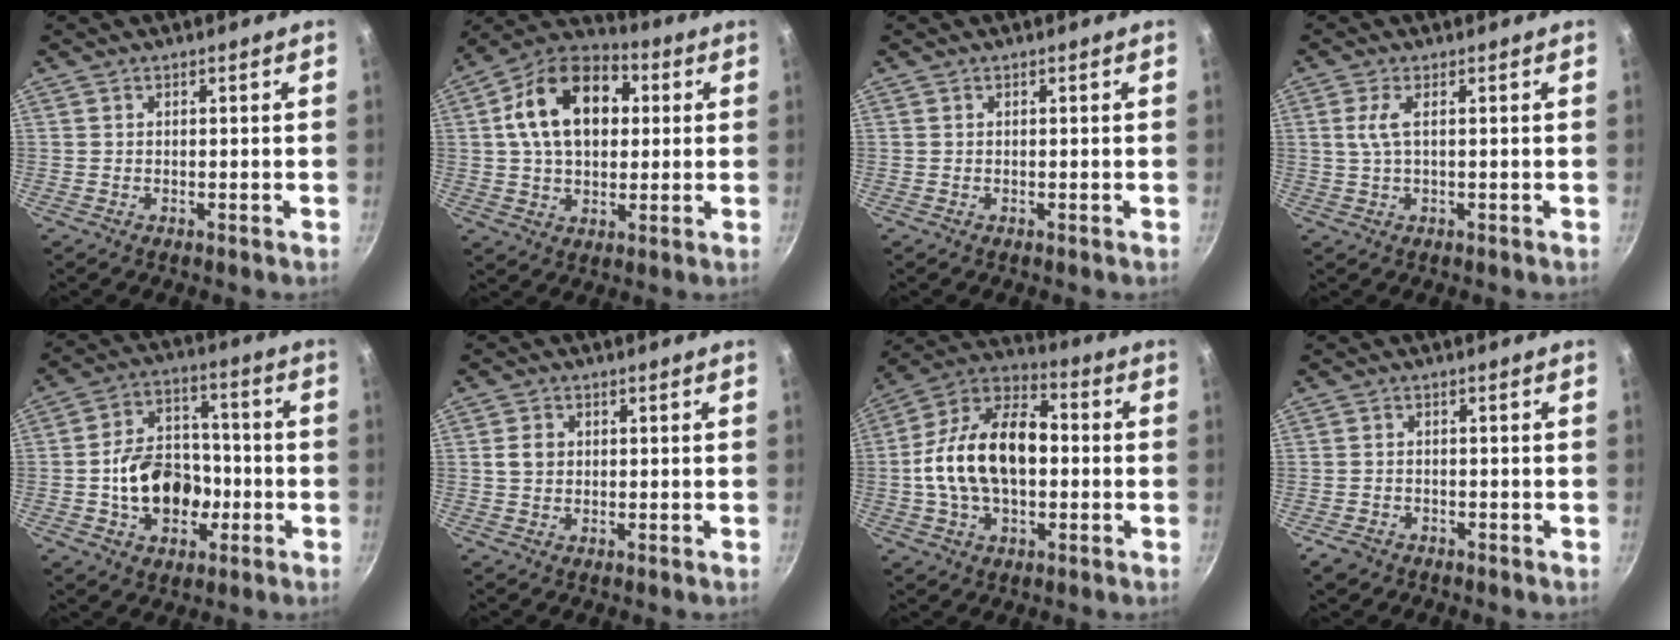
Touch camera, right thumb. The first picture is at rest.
{"total": 18.0, "force": [3.7, 12.1, 12.8], "torque": [-0.187, 0.023, 0.044]}
{"total": 0.0}
{"total": 3.2, "force": [0.5, 0.8, 3.1], "torque": [-0.073, 0.002, 0.012]}
{"total": 15.1, "force": [-3.0, 11.1, 9.8], "torque": [-0.123, 0.037, -0.052]}
{"total": 3.0, "force": [0.3, 2.5, 1.6], "torque": [-0.019, 0.004, 0.002]}
{"total": 19.4, "force": [-0.7, 12.0, 15.3], "torque": [-0.250, 0.041, -0.029]}
{"total": 3.0, "force": [-1.8, 2.1, 1.1], "torque": [-0.023, 0.018, -0.026]}